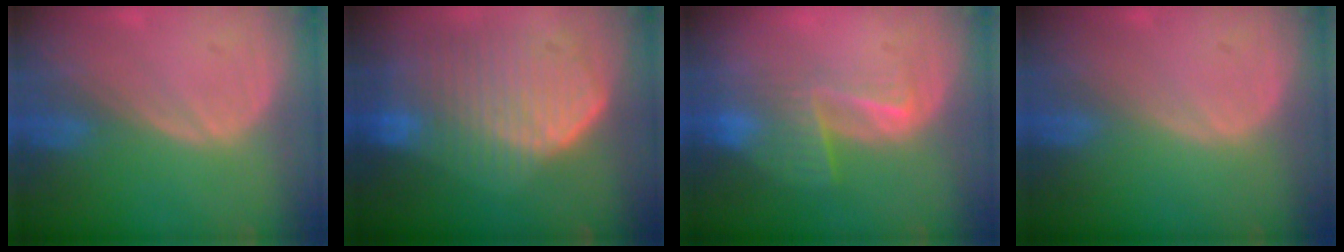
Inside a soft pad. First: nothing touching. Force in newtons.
{"total": 10.8, "press": 9.5, "slide": 5.2}
{"total": 6.6, "press": 5.6, "slide": 3.5}
{"total": 0.0}